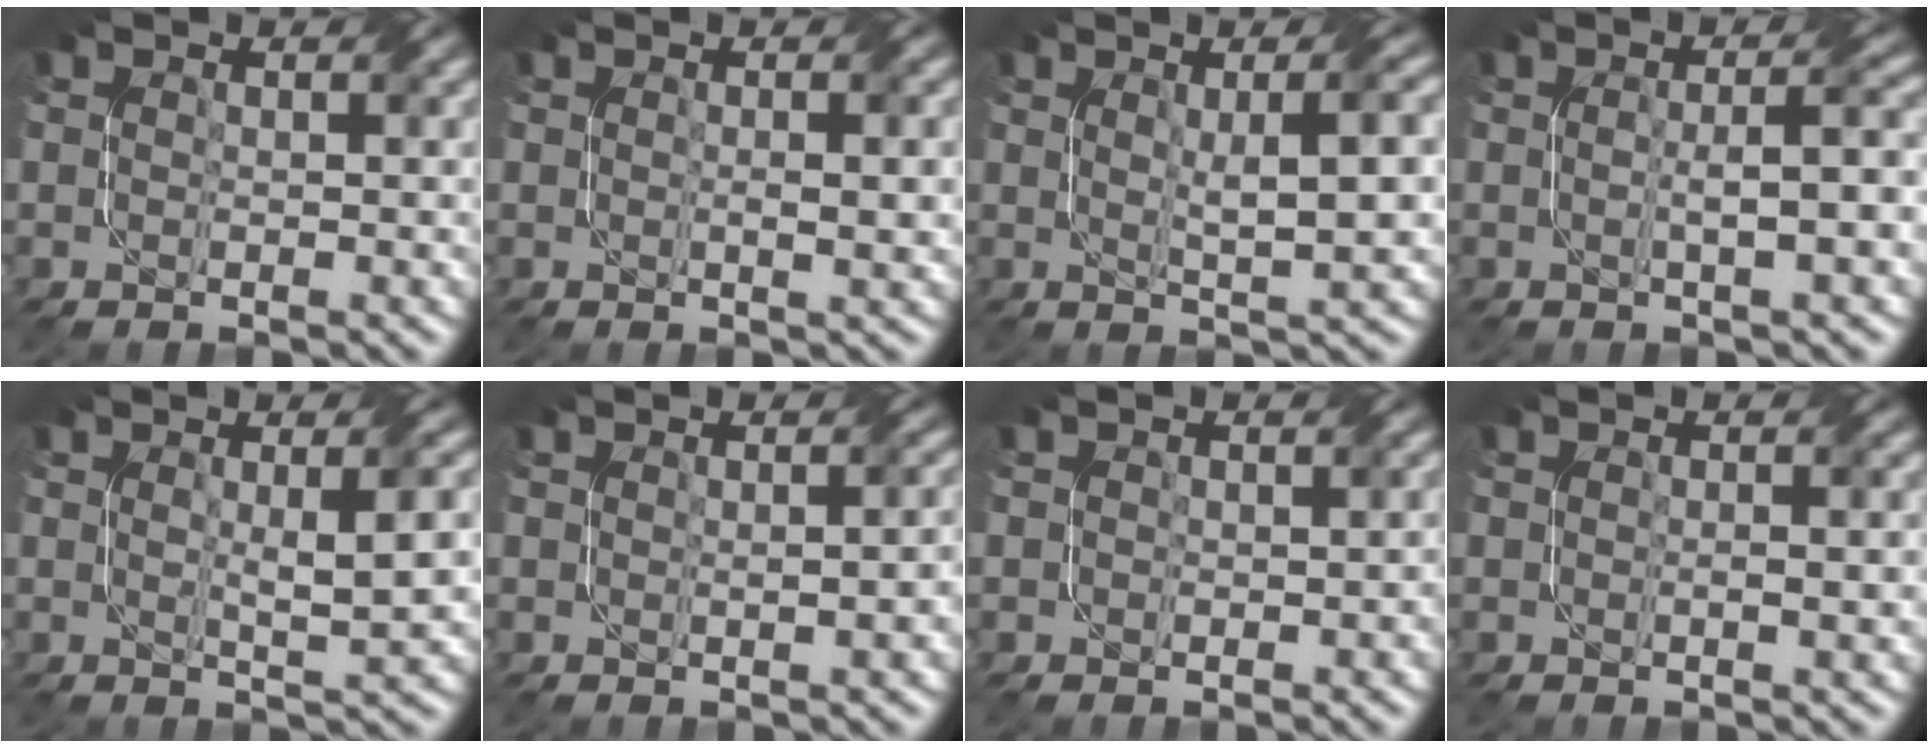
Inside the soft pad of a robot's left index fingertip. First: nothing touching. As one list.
[{"total": 2.0, "force": [0.2, 0.4, 2.0], "torque": [-0.029, 0.000, 0.006]}, {"total": 5.7, "force": [1.0, 1.3, 5.4], "torque": [-0.070, 0.007, 0.017]}, {"total": 3.9, "force": [-0.2, 0.7, 3.8], "torque": [-0.059, 0.009, -0.002]}, {"total": 4.2, "force": [0.6, 0.9, 4.1], "torque": [-0.056, 0.004, 0.013]}, {"total": 2.2, "force": [0.1, 0.9, 2.0], "torque": [-0.016, 0.004, 0.007]}, {"total": 0.8, "force": [0.1, 0.8, 0.3], "torque": [-0.003, -0.003, 0.001]}, {"total": 1.3, "force": [-0.1, 0.3, 1.3], "torque": [-0.021, -0.001, -0.002]}]